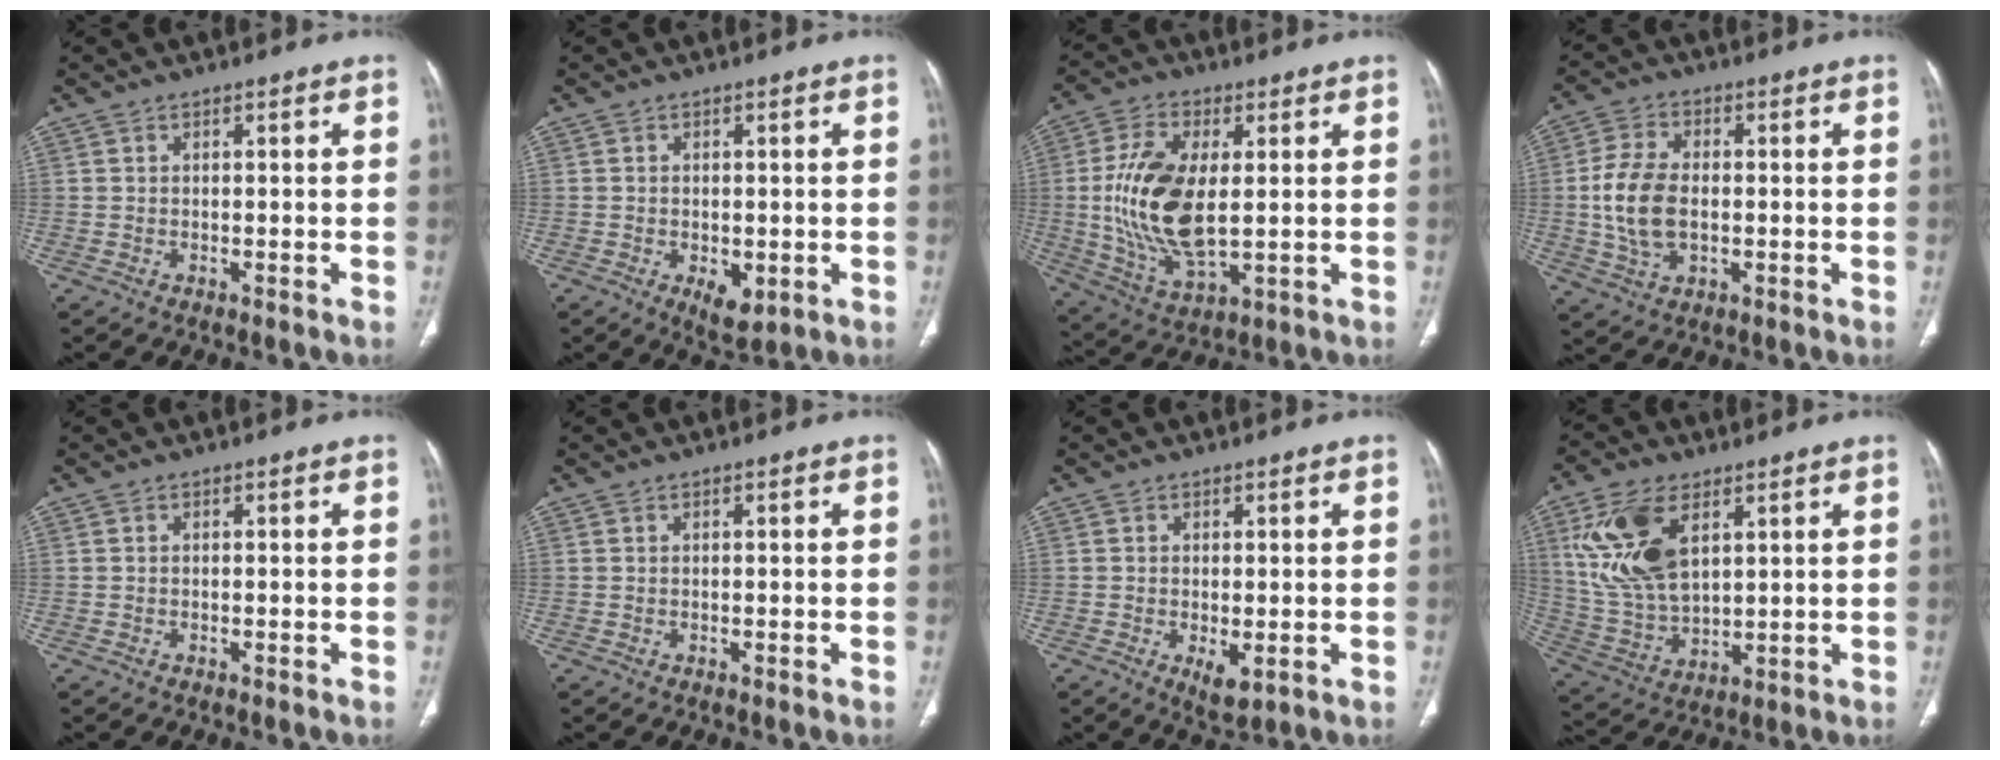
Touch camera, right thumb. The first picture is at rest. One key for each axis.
{"total": 5.0, "fx": -1.3, "fy": 2.9, "fz": 3.9, "tx": -0.052, "ty": -0.010, "tz": -0.011}
{"total": 16.6, "fx": 1.0, "fy": 8.1, "fz": 14.5, "tx": -0.293, "ty": -0.013, "tz": 0.028}
{"total": 10.5, "fx": -0.5, "fy": 6.4, "fz": 8.3, "tx": -0.169, "ty": 0.007, "tz": -0.007}
{"total": 0.0}
{"total": 0.0}
{"total": 3.8, "fx": -0.9, "fy": 1.8, "fz": 3.2, "tx": -0.051, "ty": -0.011, "tz": -0.007}
{"total": 16.1, "fx": 5.9, "fy": 8.8, "fz": 12.1, "tx": -0.235, "ty": -0.019, "tz": 0.127}